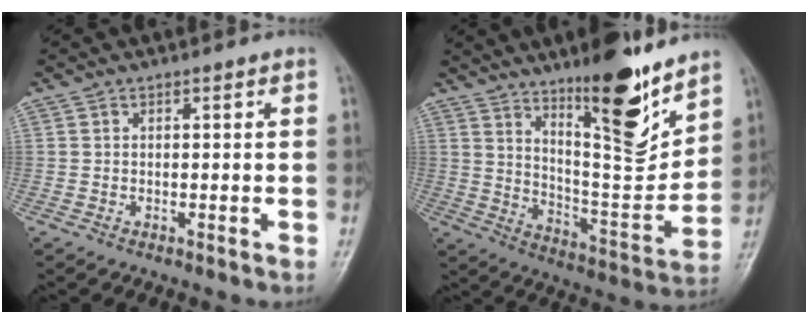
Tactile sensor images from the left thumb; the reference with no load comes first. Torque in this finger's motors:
{"motor_torque": [2.64, 1.25, 1.65, -1.12, 0.38]}